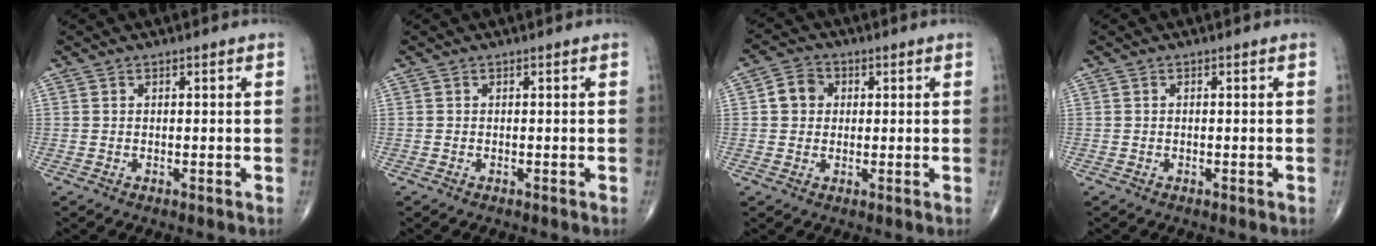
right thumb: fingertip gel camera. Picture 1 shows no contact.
{"total": 0.0}
{"total": 4.8, "force": [0.7, 4.2, 2.2], "torque": [-0.024, 0.008, 0.004]}
{"total": 0.0}